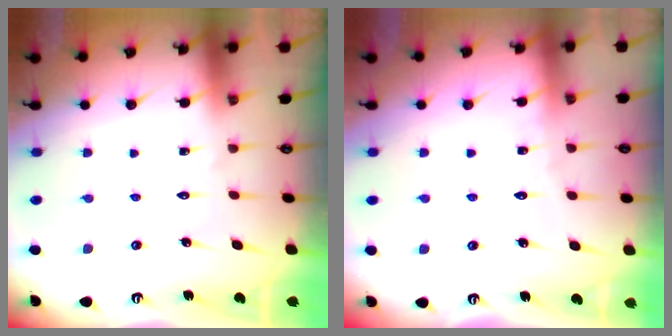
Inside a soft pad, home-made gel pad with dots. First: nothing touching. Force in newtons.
{"total": 3.2, "press": 3.2, "slide": 0.4}